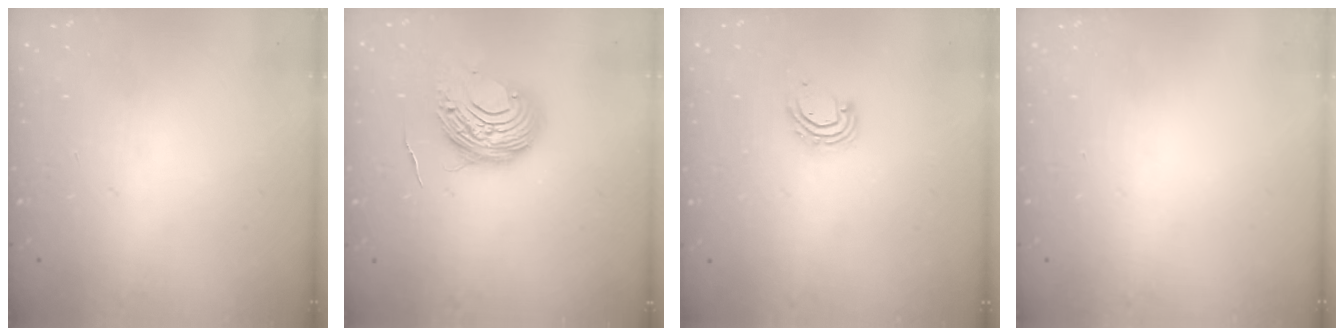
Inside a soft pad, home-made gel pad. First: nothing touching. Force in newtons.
{"total": 11.3, "press": 11.3, "slide": 0.9}
{"total": 5.6, "press": 5.6, "slide": 0.4}
{"total": 0.0}